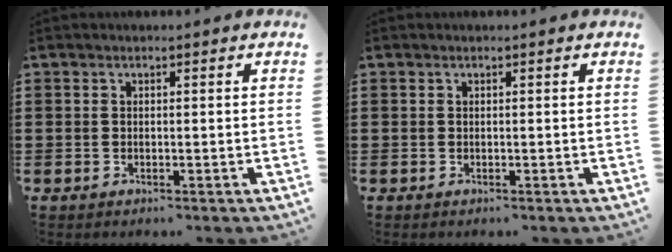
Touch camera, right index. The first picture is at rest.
{"total": 0.0}